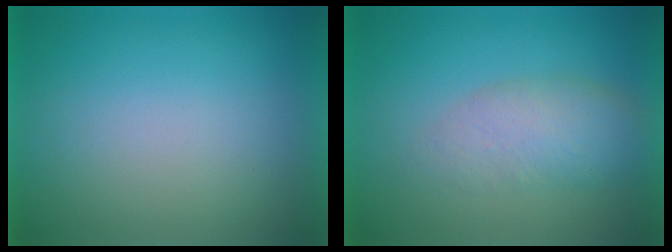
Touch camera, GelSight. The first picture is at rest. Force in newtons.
{"total": 4.4}